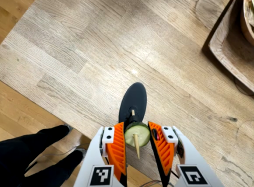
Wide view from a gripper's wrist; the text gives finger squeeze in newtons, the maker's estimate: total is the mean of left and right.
{"total": 9.6, "left": 9.8, "right": 9.4}